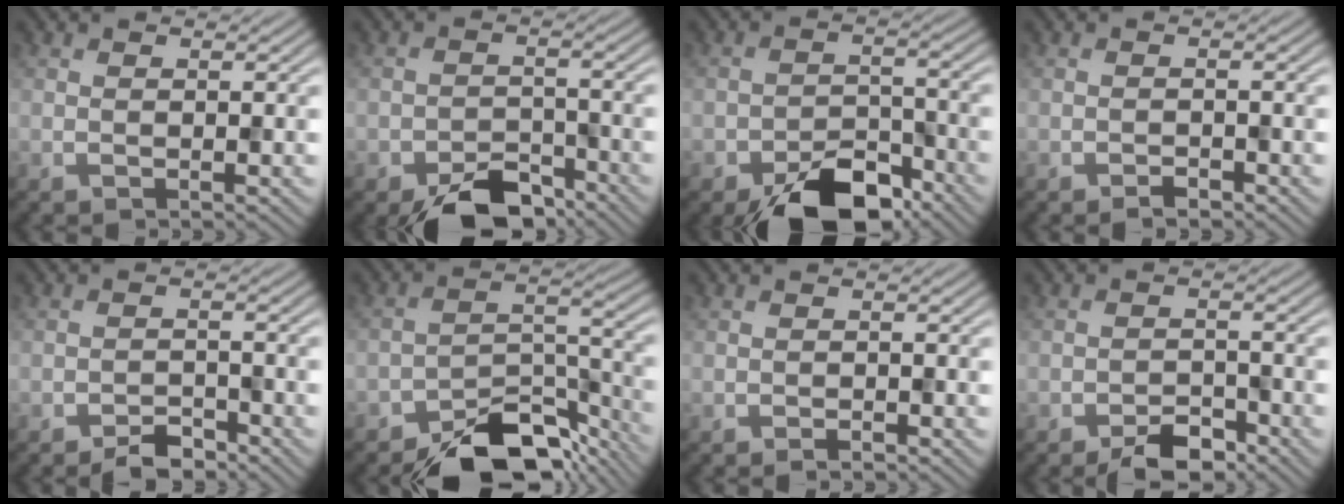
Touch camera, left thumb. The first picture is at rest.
{"total": 6.0, "force": [-4.8, 2.6, 2.3], "torque": [-0.030, -0.003, -0.086]}
{"total": 8.3, "force": [-6.1, 3.8, 4.0], "torque": [-0.055, -0.008, -0.108]}
{"total": 1.0, "force": [-1.0, 0.2, 0.1], "torque": [0.003, 0.002, -0.015]}
{"total": 2.4, "force": [-2.2, 0.8, 0.6], "torque": [-0.002, 0.003, -0.040]}
{"total": 10.8, "force": [-8.9, 4.3, 4.4], "torque": [-0.048, -0.002, -0.155]}
{"total": 0.6, "force": [-0.6, 0.1, 0.2], "torque": [0.001, -0.001, -0.010]}
{"total": 3.5, "force": [-2.9, 1.3, 1.4], "torque": [-0.015, 0.002, -0.052]}